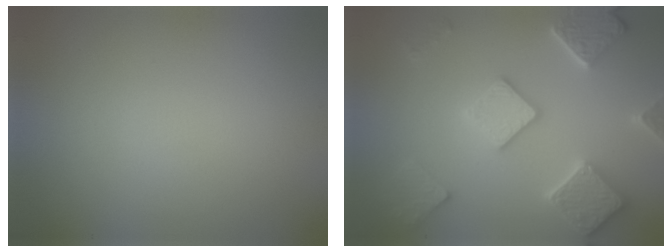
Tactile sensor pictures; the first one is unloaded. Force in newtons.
{"total": 5.8, "press": 5.6, "slide": 1.3}